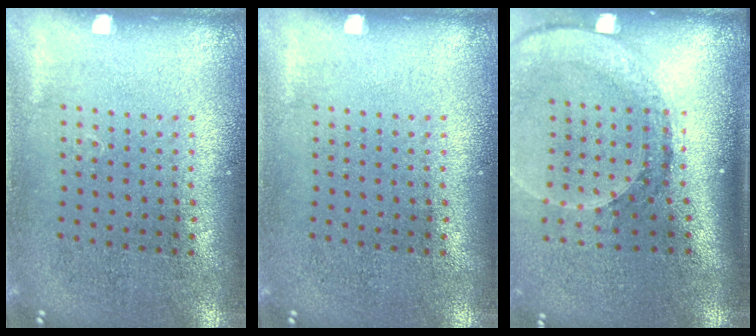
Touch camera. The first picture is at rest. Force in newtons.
{"total": 0.0}
{"total": 2.8, "press": 2.1, "slide": 1.9}